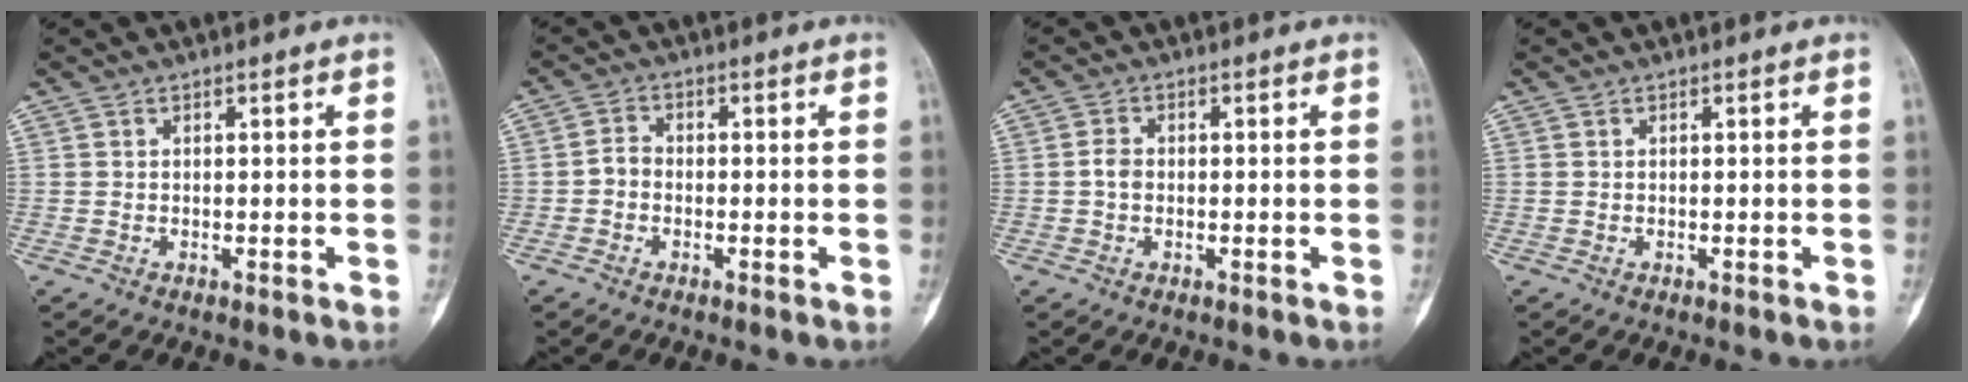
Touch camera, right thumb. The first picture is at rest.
{"total": 2.4, "force": [-0.8, 1.9, 1.2], "torque": [-0.012, 0.010, -0.022]}
{"total": 2.1, "force": [-0.2, 1.6, 1.3], "torque": [-0.019, 0.005, -0.009]}
{"total": 0.0}